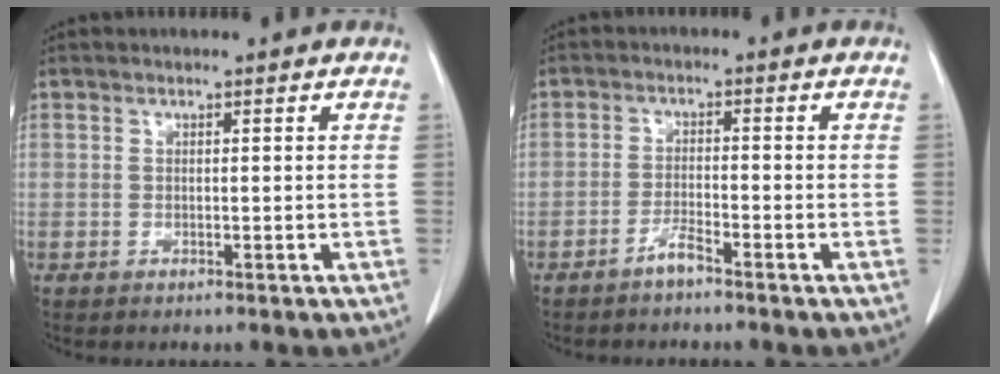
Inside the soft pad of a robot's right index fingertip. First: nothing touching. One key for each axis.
{"total": 2.4, "fx": -2.0, "fy": 0.0, "fz": 1.3, "tx": -0.027, "ty": -0.001, "tz": -0.041}